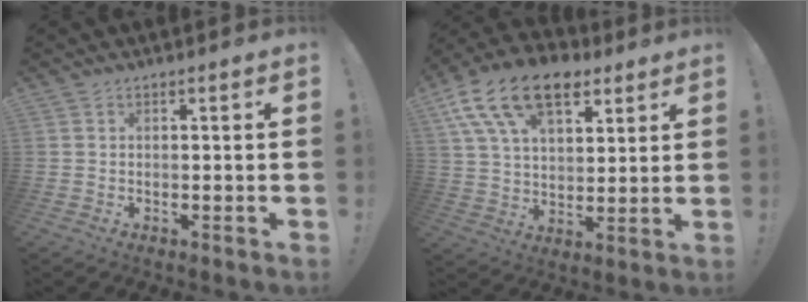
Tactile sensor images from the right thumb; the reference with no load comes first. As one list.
[{"total": 19.1, "force": [10.3, 11.0, 11.7], "torque": [-0.202, -0.052, 0.186]}]